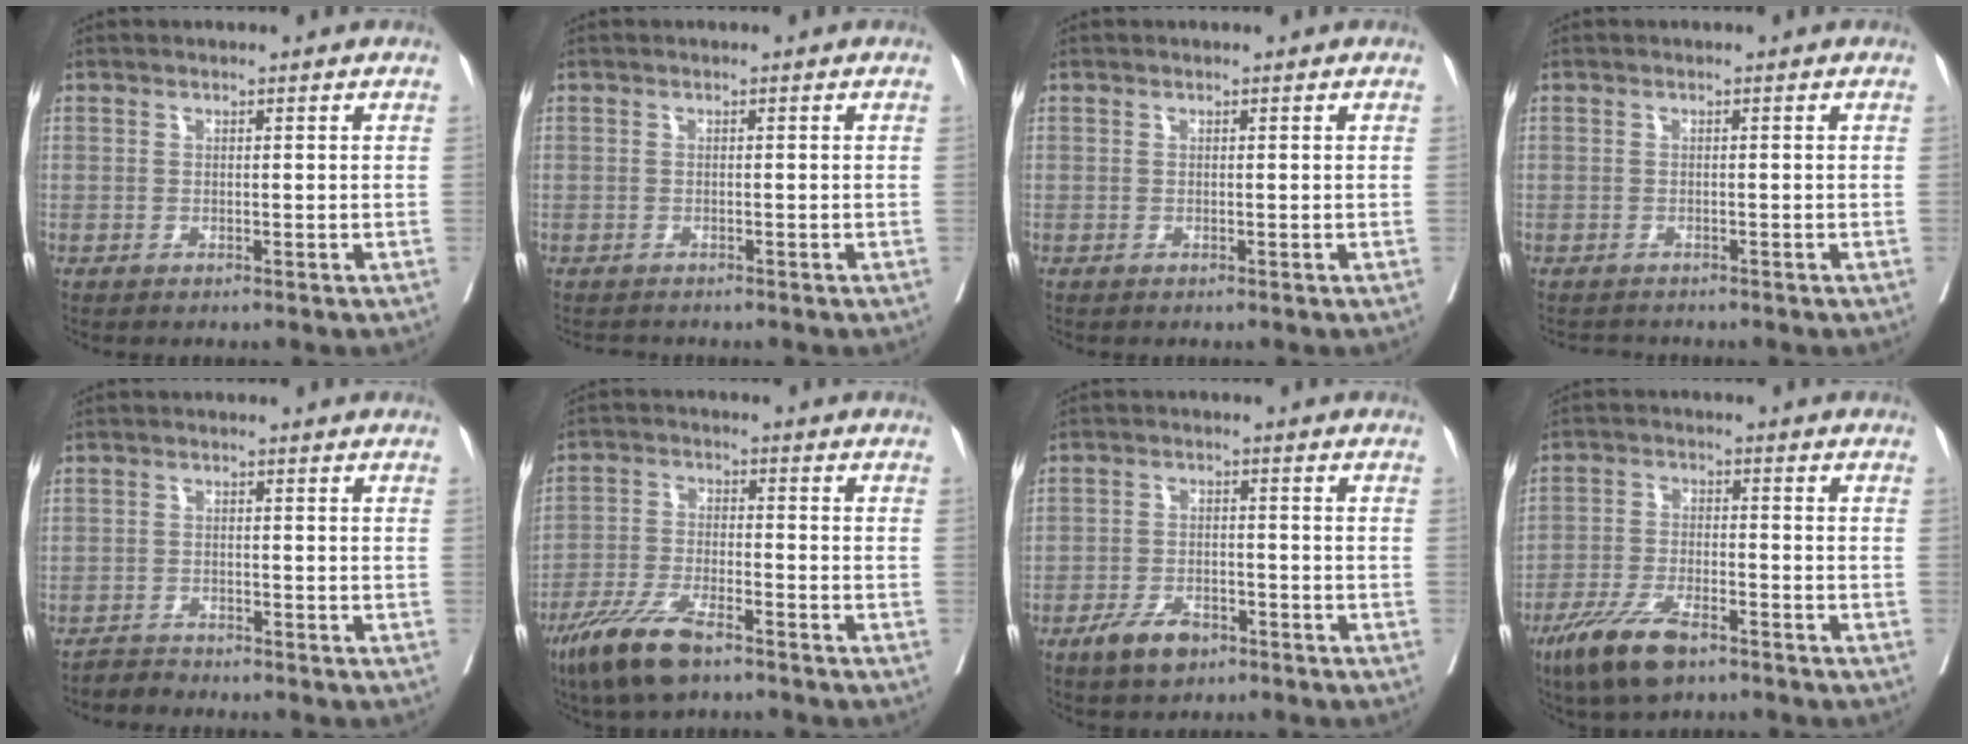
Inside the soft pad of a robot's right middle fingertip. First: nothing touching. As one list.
[{"total": 1.3, "force": [-1.3, 0.3, 0.2], "torque": [-0.007, -0.005, -0.020]}, {"total": 0.0}, {"total": 1.8, "force": [-1.7, 0.5, 0.1], "torque": [-0.002, -0.006, -0.027]}, {"total": 1.9, "force": [-1.8, 0.1, -0.5], "torque": [0.013, -0.007, -0.033]}, {"total": 9.4, "force": [-6.6, 2.3, 6.4], "torque": [-0.131, -0.018, -0.123]}, {"total": 5.3, "force": [-3.5, 2.6, 3.1], "torque": [-0.058, 0.002, -0.056]}, {"total": 8.9, "force": [-6.0, 2.6, 6.1], "torque": [-0.124, -0.013, -0.107]}]